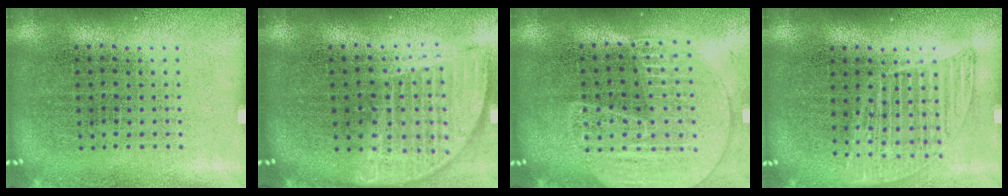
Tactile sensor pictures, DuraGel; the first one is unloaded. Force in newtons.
{"total": 1.8, "press": 1.5, "slide": 1.0}
{"total": 1.7, "press": 1.6, "slide": 0.6}
{"total": 1.2, "press": 1.1, "slide": 0.5}